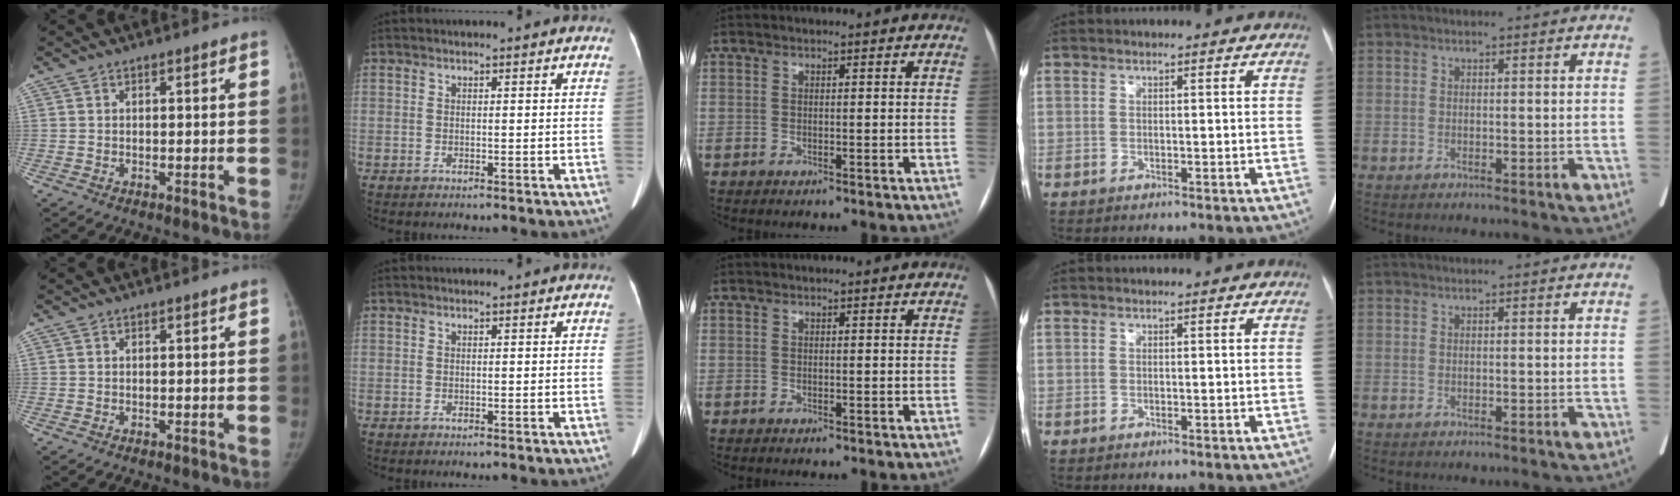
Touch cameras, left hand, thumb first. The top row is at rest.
{}